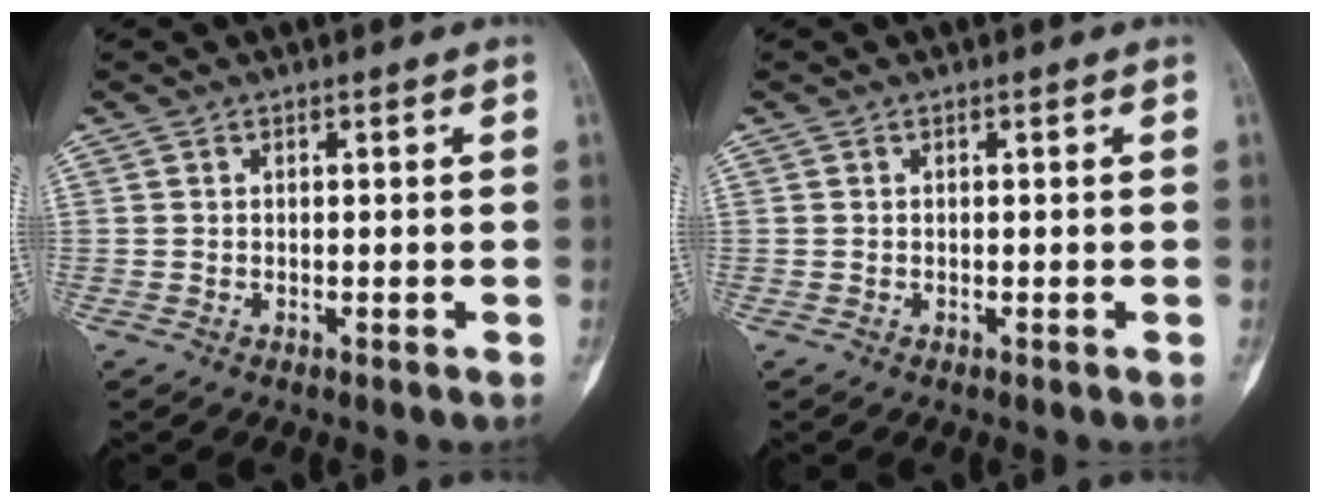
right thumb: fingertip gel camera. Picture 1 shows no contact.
{"total": 0.0}